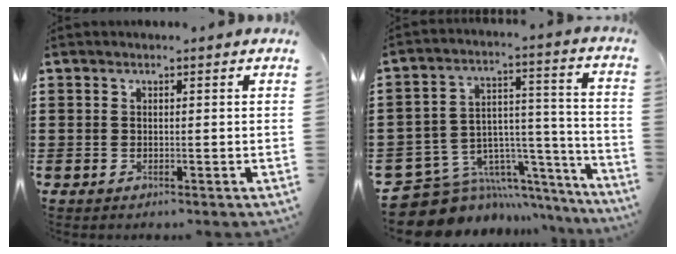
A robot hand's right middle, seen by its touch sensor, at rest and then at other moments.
{"total": 8.9, "force": [-7.0, 5.2, 1.7], "torque": [-0.047, -0.002, -0.124]}